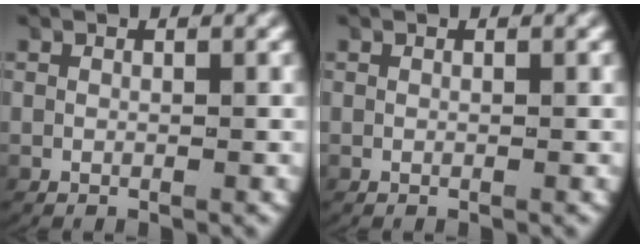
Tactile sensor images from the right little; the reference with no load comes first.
{"total": 0.0}